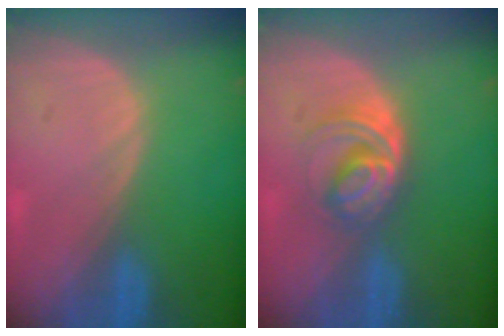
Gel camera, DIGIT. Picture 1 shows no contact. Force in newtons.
{"total": 6.3, "press": 5.4, "slide": 3.1}